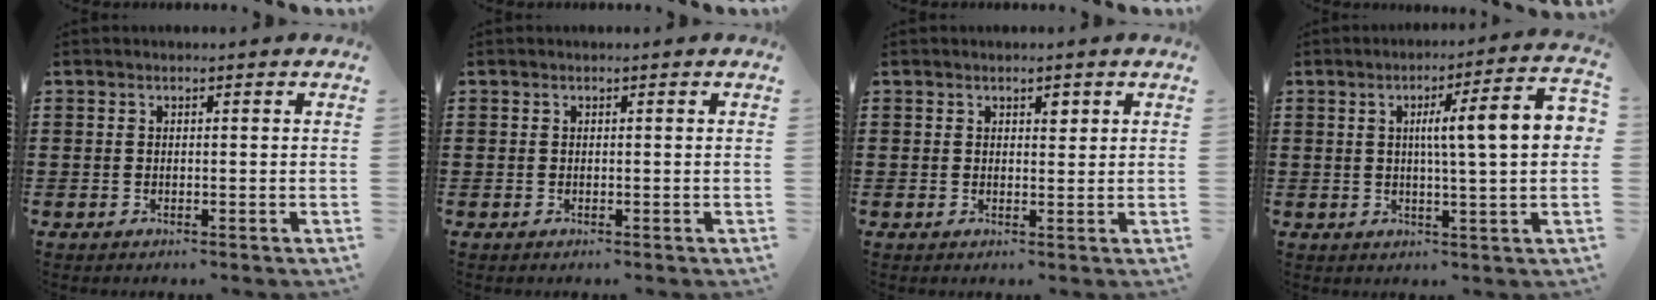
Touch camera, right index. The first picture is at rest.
{"total": 0.0}
{"total": 1.4, "force": [0.8, 0.8, 0.8], "torque": [-0.001, -0.002, 0.011]}
{"total": 9.7, "force": [1.3, 0.7, 9.6], "torque": [-0.159, -0.005, 0.012]}